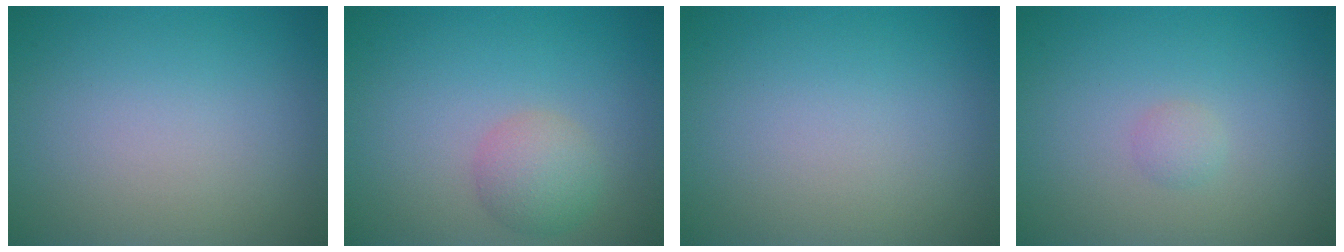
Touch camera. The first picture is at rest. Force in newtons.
{"total": 2.7, "press": 2.7, "slide": 0.2}
{"total": 0.0}
{"total": 0.9, "press": 0.9, "slide": 0.0}